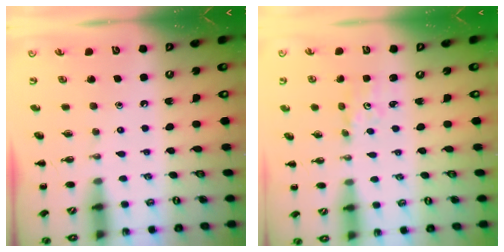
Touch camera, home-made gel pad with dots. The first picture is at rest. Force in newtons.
{"total": 1.8, "press": 1.7, "slide": 0.5}